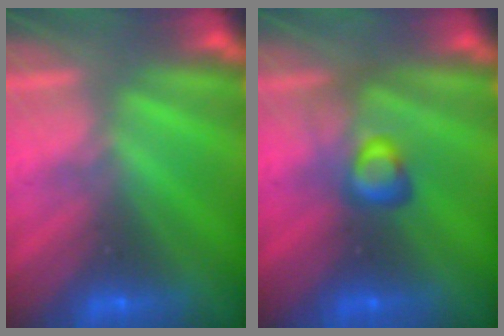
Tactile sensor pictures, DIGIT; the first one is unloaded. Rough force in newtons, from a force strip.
{"total": 2.8}